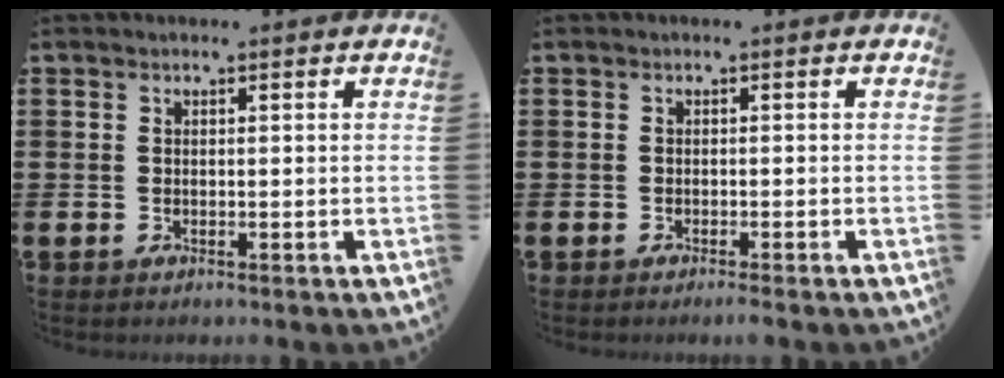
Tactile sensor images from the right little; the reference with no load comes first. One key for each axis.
{"total": 0.7, "fx": -0.5, "fy": -0.1, "fz": 0.5, "tx": -0.007, "ty": -0.003, "tz": -0.010}